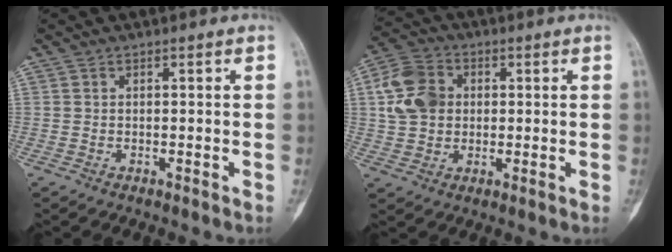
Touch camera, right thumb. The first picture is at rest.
{"total": 9.9, "force": [1.4, 7.7, 6.1], "torque": [-0.104, 0.013, 0.020]}